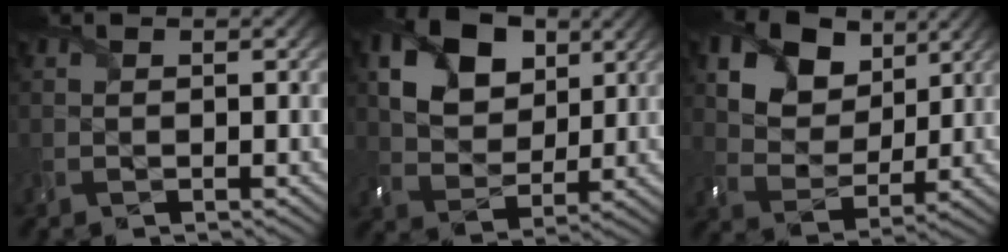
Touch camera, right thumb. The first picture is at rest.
{"total": 10.8, "force": [4.7, 7.3, 6.4], "torque": [-0.152, 0.010, 0.076]}
{"total": 11.3, "force": [6.2, 7.7, 5.5], "torque": [-0.154, -0.010, 0.122]}